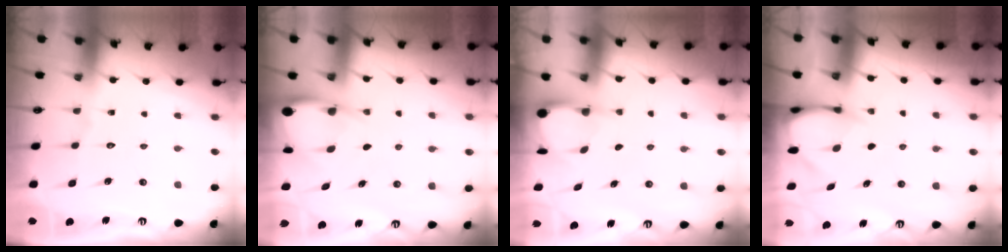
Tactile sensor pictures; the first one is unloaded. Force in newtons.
{"total": 4.5, "press": 4.5, "slide": 0.5}
{"total": 3.9, "press": 3.9, "slide": 0.3}
{"total": 3.3, "press": 3.3, "slide": 0.3}